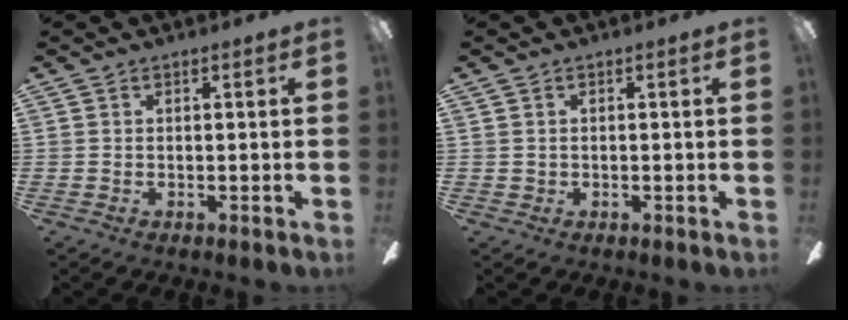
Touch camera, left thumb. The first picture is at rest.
{"total": 0.7, "force": [0.1, 0.6, 0.0], "torque": [0.000, 0.006, 0.001]}